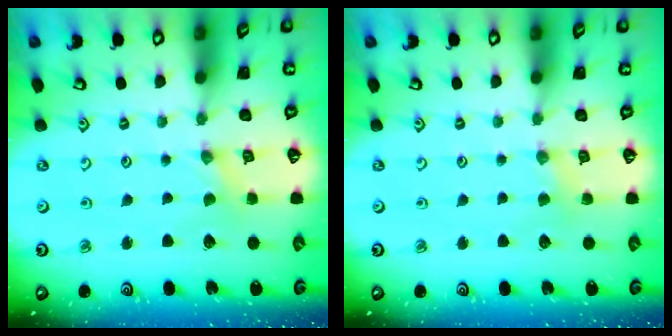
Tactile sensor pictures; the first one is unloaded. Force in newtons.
{"total": 2.9, "press": 2.9, "slide": 0.4}